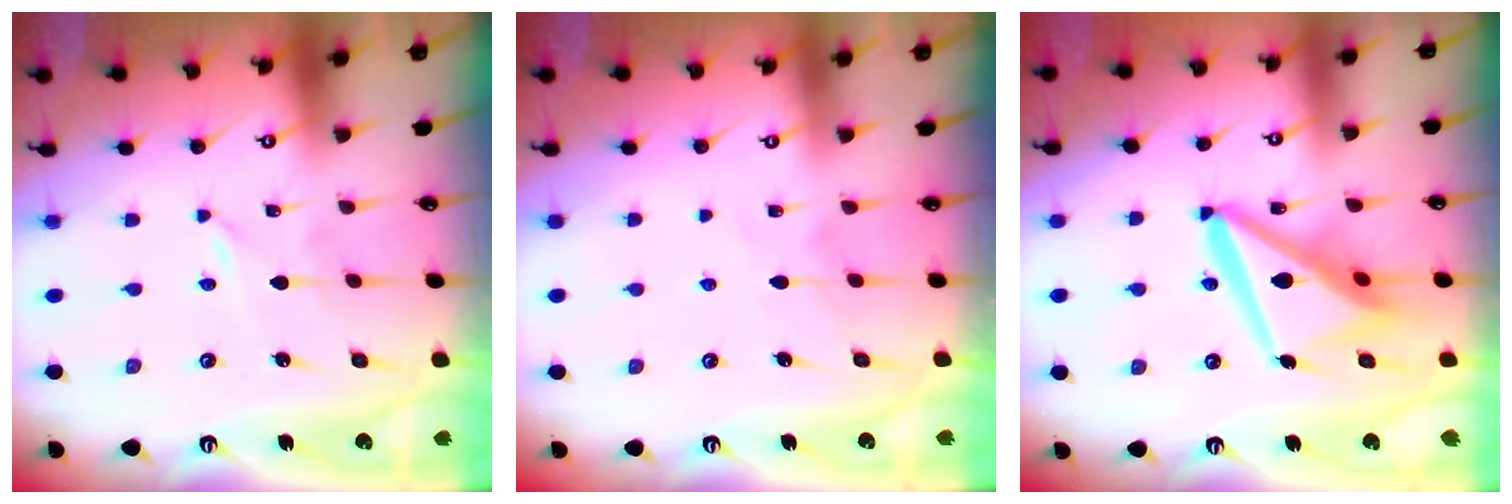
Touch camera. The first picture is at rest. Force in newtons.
{"total": 6.0, "press": 6.0, "slide": 0.7}
{"total": 15.4, "press": 15.3, "slide": 1.7}